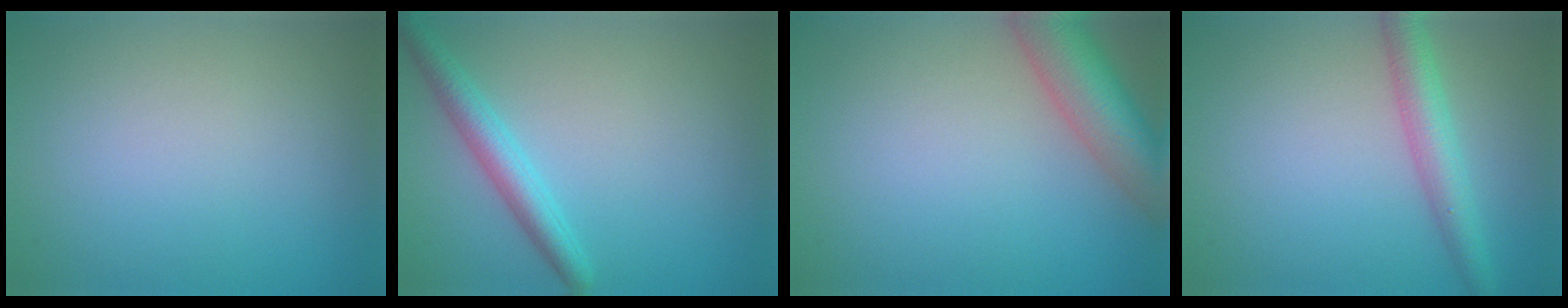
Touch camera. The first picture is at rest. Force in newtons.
{"total": 3.4, "press": 3.4, "slide": 0.1}
{"total": 7.1, "press": 7.1, "slide": 0.4}
{"total": 3.8, "press": 3.8, "slide": 0.1}